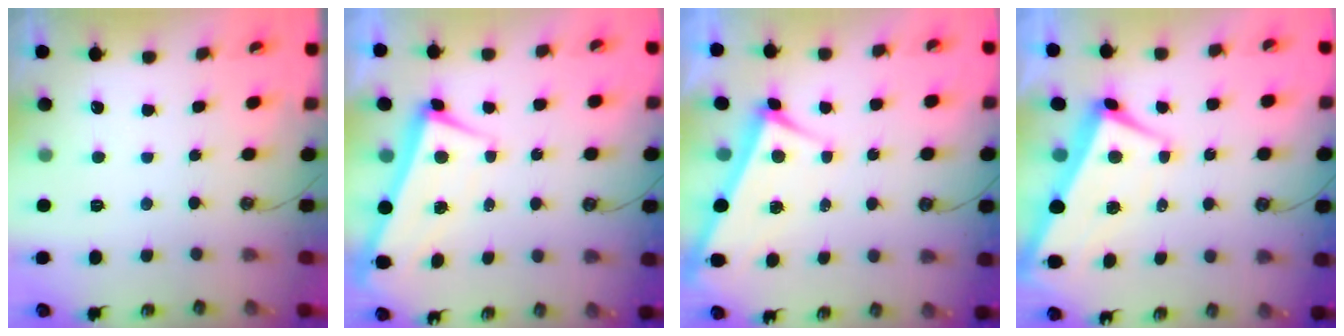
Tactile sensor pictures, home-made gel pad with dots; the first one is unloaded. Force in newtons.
{"total": 1.8, "press": 0.8, "slide": 1.6}
{"total": 5.1, "press": 5.1, "slide": 0.1}
{"total": 1.2, "press": 0.3, "slide": 1.1}